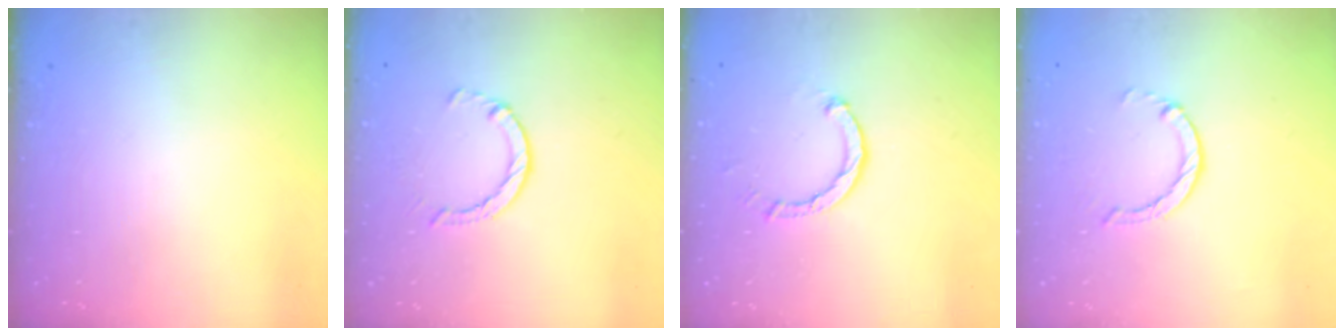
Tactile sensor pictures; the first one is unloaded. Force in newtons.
{"total": 2.5, "press": 2.4, "slide": 0.4}
{"total": 2.6, "press": 2.6, "slide": 0.3}
{"total": 1.2, "press": 1.2, "slide": 0.2}